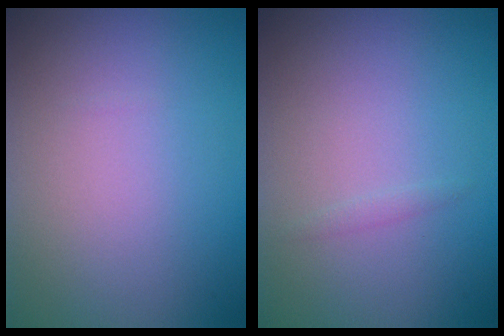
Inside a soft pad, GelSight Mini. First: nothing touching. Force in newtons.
{"total": 0.6, "press": 0.6, "slide": 0.0}